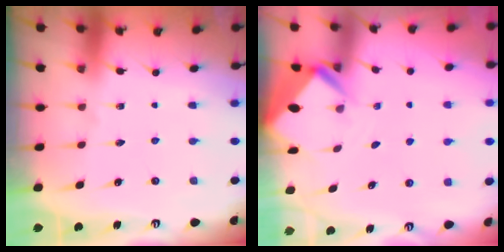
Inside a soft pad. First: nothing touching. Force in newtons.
{"total": 3.3, "press": 3.3, "slide": 0.2}